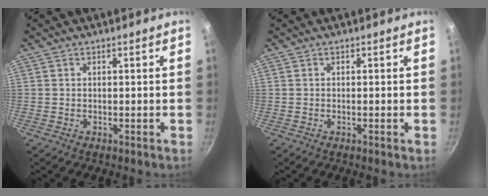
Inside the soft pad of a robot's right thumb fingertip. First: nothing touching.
{"total": 0.6, "force": [-0.2, 0.0, 0.5], "torque": [-0.010, 0.001, -0.006]}